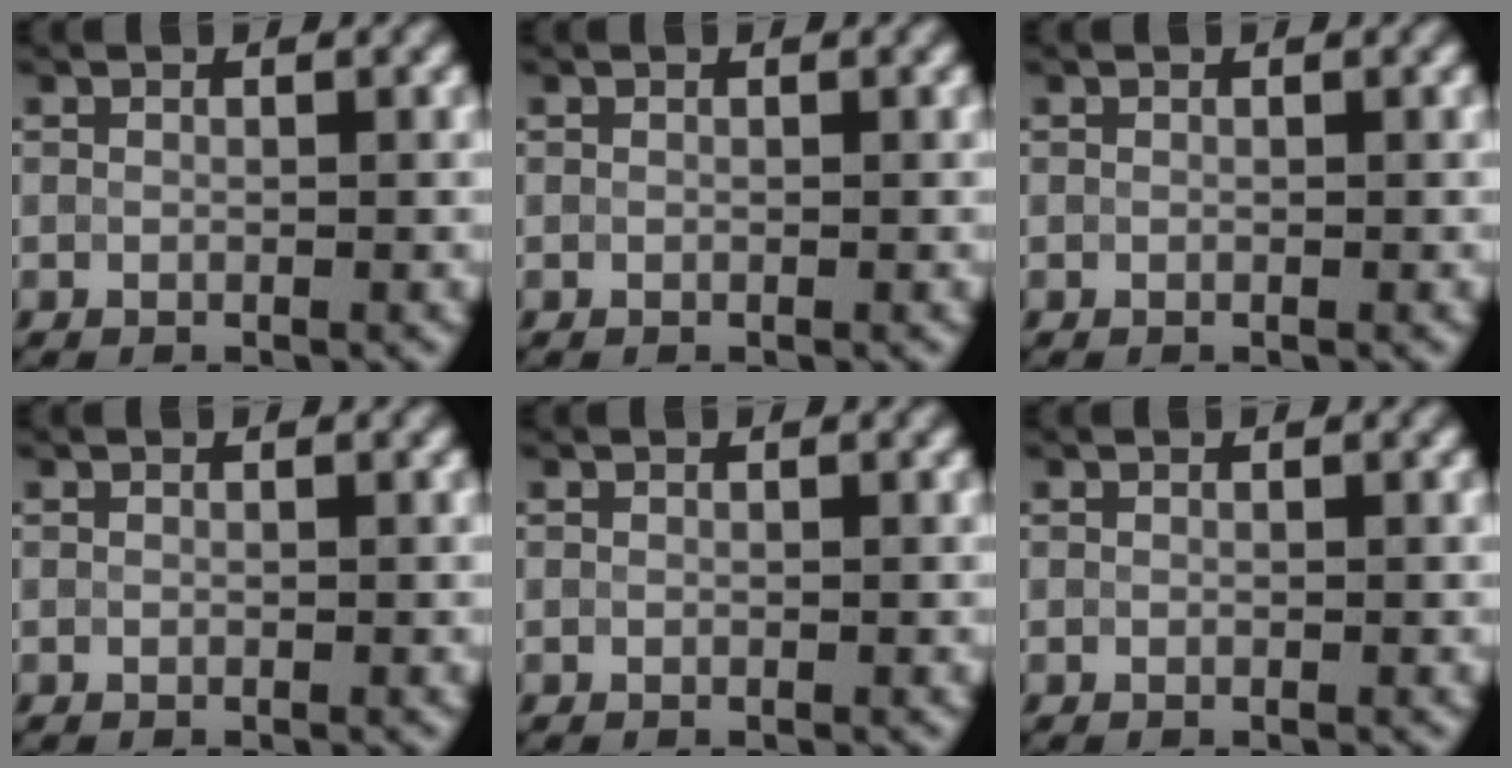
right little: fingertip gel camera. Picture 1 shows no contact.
{"total": 0.0}
{"total": 0.0}
{"total": 0.0}
{"total": 0.0}
{"total": 0.0}